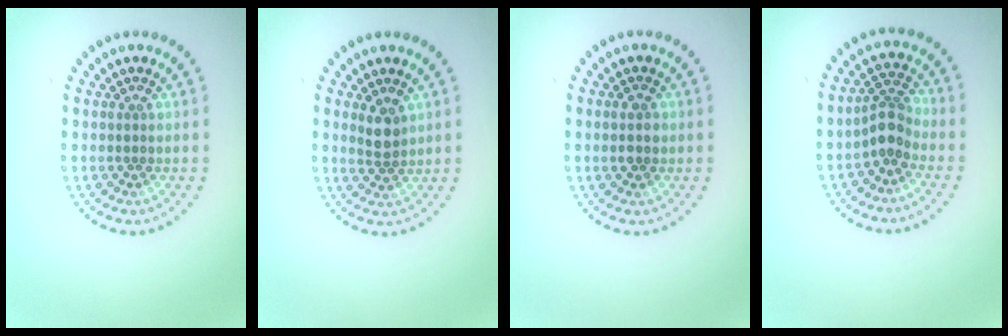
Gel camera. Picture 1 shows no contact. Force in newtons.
{"total": 2.0, "press": 1.8, "slide": 1.0}
{"total": 2.0, "press": 2.0, "slide": 0.0}
{"total": 2.8, "press": 2.1, "slide": 1.8}